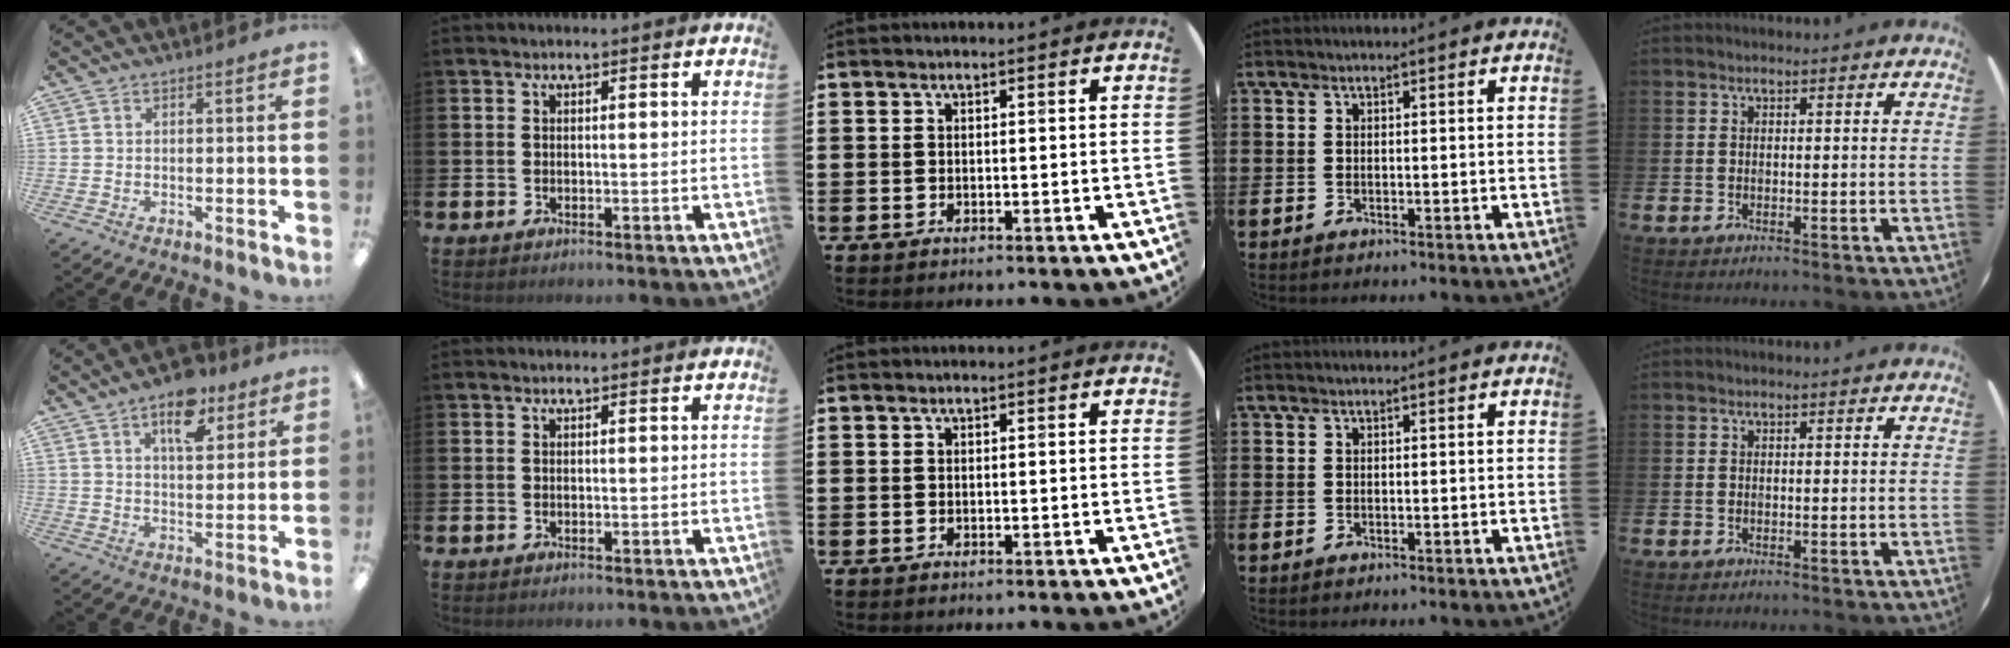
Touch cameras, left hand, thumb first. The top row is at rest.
{"thumb": {"total": 11.0, "force": [6.5, 5.4, 7.1], "torque": [-0.090, -0.032, 0.107]}}